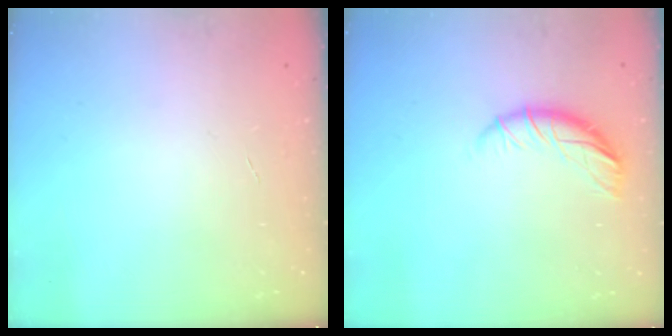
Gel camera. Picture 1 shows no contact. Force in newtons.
{"total": 9.0, "press": 8.9, "slide": 0.6}